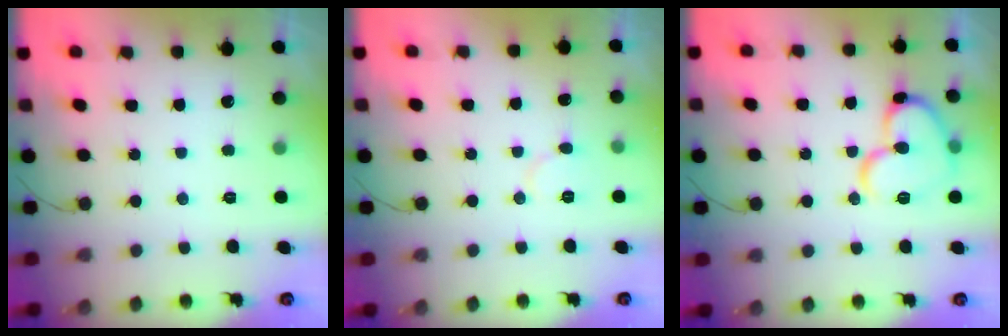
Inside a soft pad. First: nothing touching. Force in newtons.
{"total": 4.8, "press": 4.8, "slide": 0.4}
{"total": 14.6, "press": 14.5, "slide": 2.1}